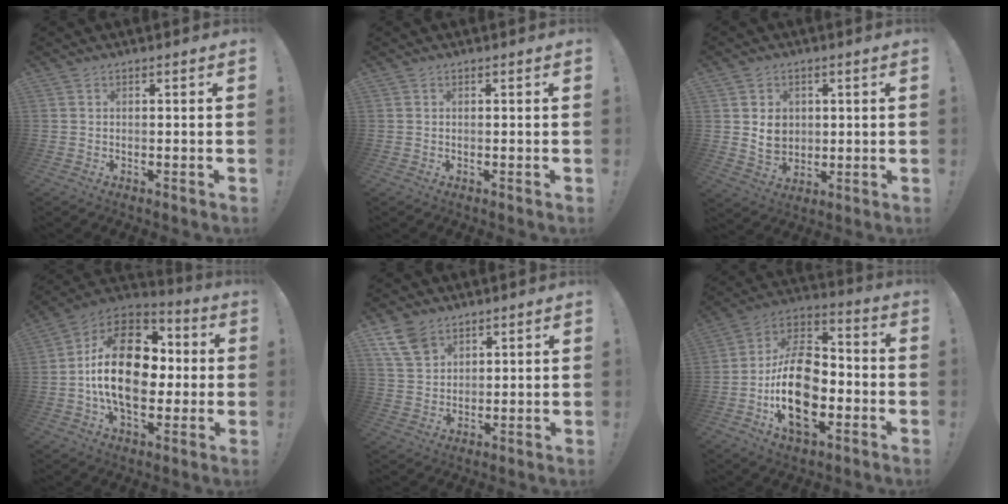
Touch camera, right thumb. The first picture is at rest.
{"total": 0.0}
{"total": 7.4, "force": [1.9, 6.5, 2.9], "torque": [-0.029, -0.010, 0.039]}
{"total": 24.3, "force": [0.3, 15.6, 18.5], "torque": [-0.321, 0.023, 0.013]}
{"total": 10.1, "force": [6.5, 6.6, 4.1], "torque": [-0.071, -0.031, 0.130]}
{"total": 21.1, "force": [-5.3, 12.9, 15.8], "torque": [-0.285, 0.027, -0.083]}